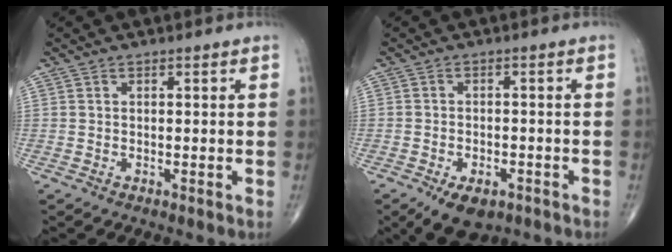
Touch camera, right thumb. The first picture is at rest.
{"total": 7.2, "force": [-4.3, 4.0, 4.2], "torque": [-0.054, 0.011, -0.061]}